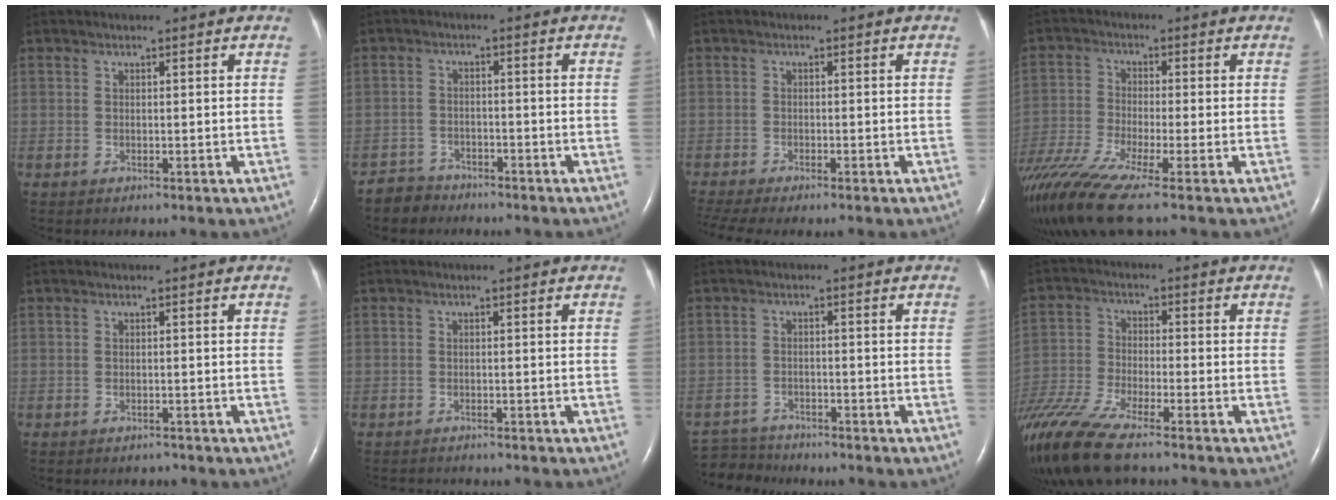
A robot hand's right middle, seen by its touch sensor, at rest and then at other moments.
{"total": 3.5, "force": [-3.0, 1.6, -0.9], "torque": [0.012, -0.001, -0.058]}
{"total": 6.5, "force": [-5.4, 0.9, 3.6], "torque": [-0.065, -0.004, -0.087]}
{"total": 12.5, "force": [-9.1, 0.3, 8.6], "torque": [-0.186, -0.029, -0.171]}
{"total": 1.0, "force": [-0.9, 0.4, 0.0], "torque": [-0.003, -0.001, -0.014]}
{"total": 2.9, "force": [-2.8, 0.4, 0.6], "torque": [-0.007, -0.010, -0.039]}
{"total": 5.3, "force": [-5.3, 0.9, -0.3], "torque": [0.004, -0.010, -0.096]}
{"total": 13.8, "force": [-10.9, 1.6, 8.3], "torque": [-0.187, -0.036, -0.204]}